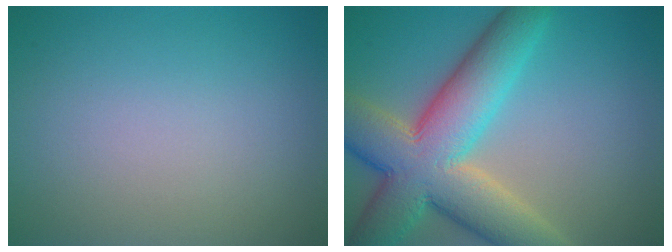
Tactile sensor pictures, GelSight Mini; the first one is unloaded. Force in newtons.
{"total": 11.6, "press": 11.6, "slide": 0.4}